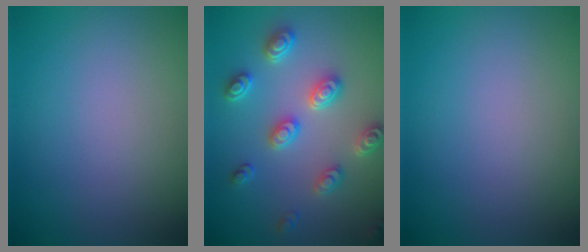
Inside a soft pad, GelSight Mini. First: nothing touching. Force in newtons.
{"total": 3.8, "press": 3.7, "slide": 1.0}
{"total": 0.0}